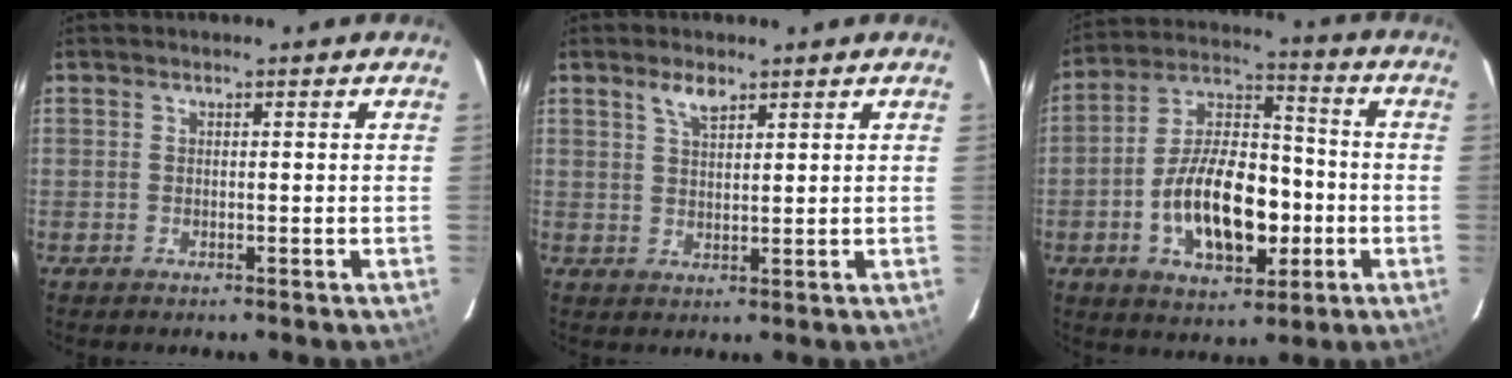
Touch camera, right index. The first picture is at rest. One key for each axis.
{"total": 3.3, "fx": 2.4, "fy": 1.3, "fz": 2.0, "tx": -0.035, "ty": 0.005, "tz": 0.044}
{"total": 17.1, "fx": -4.3, "fy": 9.0, "fz": 13.9, "tx": -0.265, "ty": 0.016, "tz": -0.065}